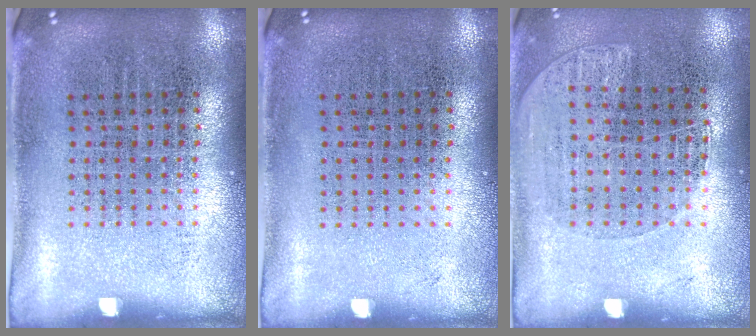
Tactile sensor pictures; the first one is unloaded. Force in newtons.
{"total": 0.0}
{"total": 1.1, "press": 1.0, "slide": 0.5}